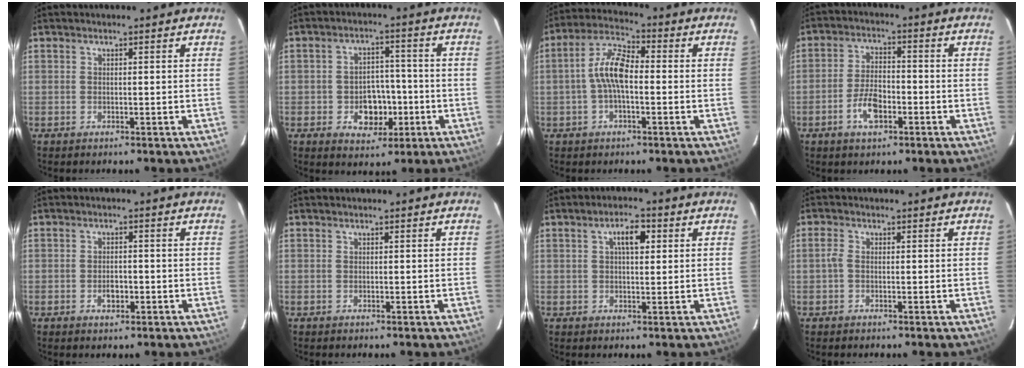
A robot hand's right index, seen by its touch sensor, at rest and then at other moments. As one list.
[{"total": 7.6, "force": [-2.5, 5.8, 4.2], "torque": [-0.081, 0.012, -0.024]}, {"total": 7.9, "force": [-1.0, 3.1, 7.1], "torque": [-0.150, 0.022, -0.023]}, {"total": 6.7, "force": [-3.2, 3.4, 4.9], "torque": [-0.102, 0.005, -0.054]}, {"total": 2.7, "force": [-1.1, 1.8, 1.8], "torque": [-0.031, 0.002, -0.017]}, {"total": 0.0}, {"total": 4.5, "force": [1.5, 1.9, 3.8], "torque": [-0.063, 0.013, 0.025]}, {"total": 1.5, "force": [-0.2, 0.9, 1.1], "torque": [-0.027, 0.004, -0.008]}]